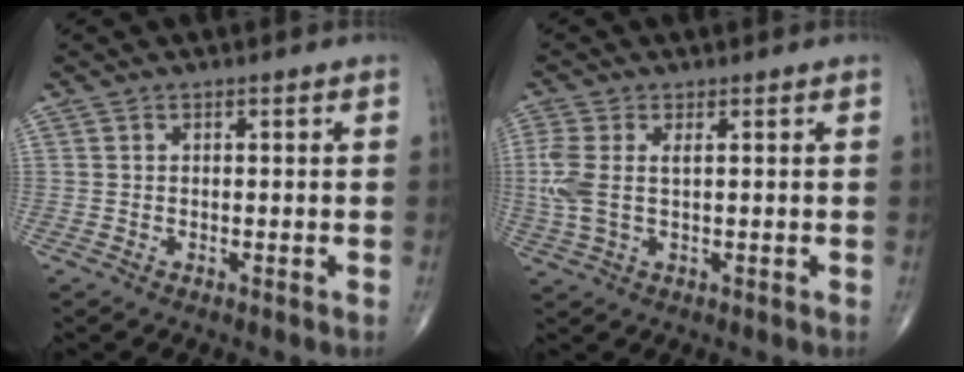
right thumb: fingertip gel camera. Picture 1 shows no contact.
{"total": 6.1, "force": [0.7, 2.9, 5.3], "torque": [-0.157, 0.006, 0.018]}